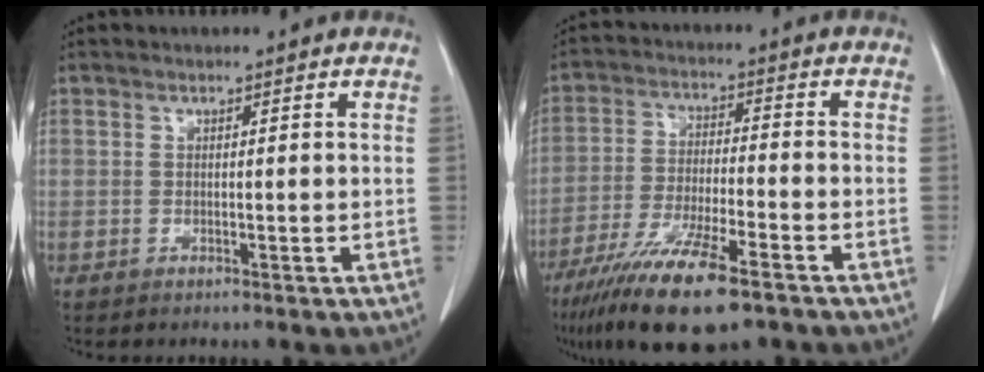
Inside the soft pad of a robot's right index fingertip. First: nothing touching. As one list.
[{"total": 14.7, "force": [-9.8, 2.3, 10.7], "torque": [-0.203, -0.039, -0.171]}]